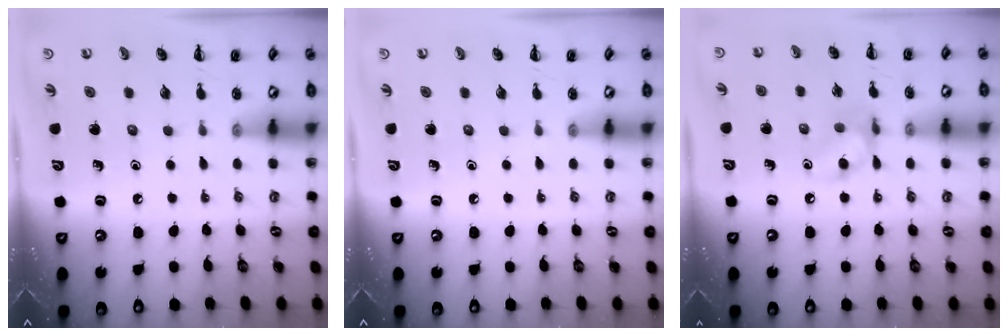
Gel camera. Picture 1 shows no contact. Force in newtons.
{"total": 0.0}
{"total": 8.7, "press": 8.6, "slide": 1.0}